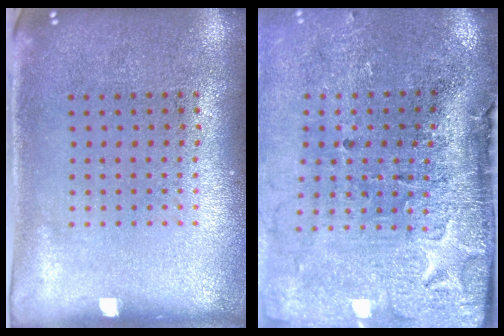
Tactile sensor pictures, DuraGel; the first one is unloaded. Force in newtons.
{"total": 4.8, "press": 3.8, "slide": 3.0}